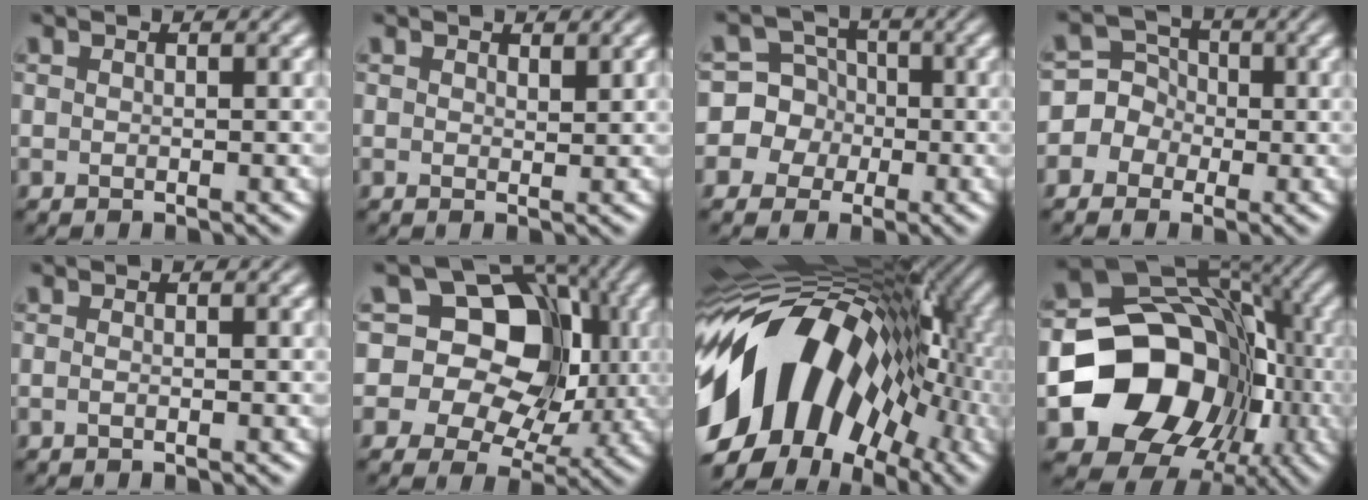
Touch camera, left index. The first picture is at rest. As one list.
[{"total": 0.6, "force": [0.6, 0.0, 0.0], "torque": [-0.003, -0.003, 0.018]}, {"total": 5.9, "force": [-1.3, 5.7, 0.1], "torque": [0.012, 0.027, -0.050]}, {"total": 3.8, "force": [-1.0, 3.7, 0.2], "torque": [0.019, 0.026, -0.036]}, {"total": 0.7, "force": [-0.1, 0.3, 0.6], "torque": [-0.002, -0.015, -0.011]}, {"total": 15.0, "force": [2.7, 12.1, 8.6], "torque": [-0.136, 0.040, 0.026]}, {"total": 16.7, "force": [-2.0, 10.5, 12.9], "torque": [-0.221, 0.036, -0.063]}, {"total": 13.9, "force": [-4.3, 11.0, 7.2], "torque": [-0.100, -0.010, -0.069]}]